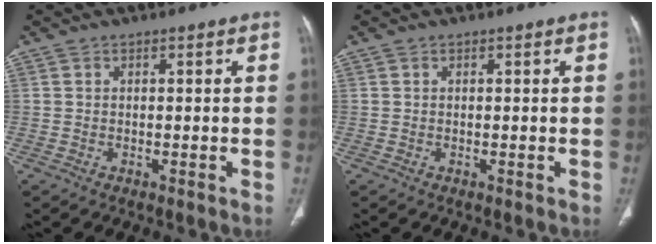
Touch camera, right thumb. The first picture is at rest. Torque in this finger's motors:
{"motor_torque": [-0.66, 0.88, 0.28, -0.07, -0.01]}